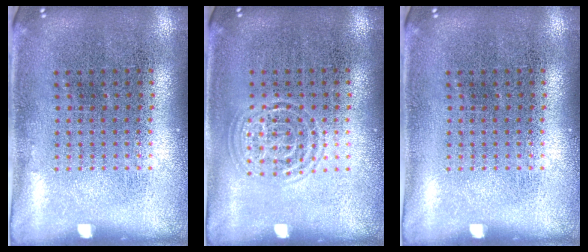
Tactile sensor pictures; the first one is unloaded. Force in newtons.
{"total": 1.4, "press": 1.3, "slide": 0.2}
{"total": 0.0}